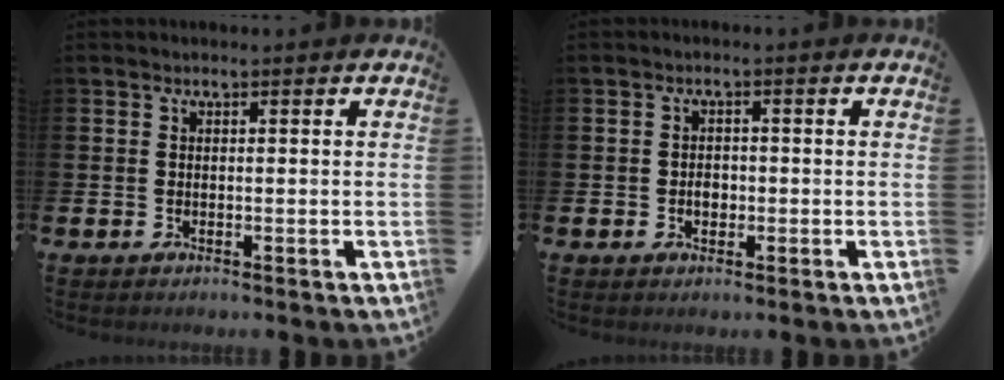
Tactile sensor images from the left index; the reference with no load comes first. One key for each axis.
{"total": 1.9, "fx": -0.3, "fy": 1.4, "fz": 1.2, "tx": -0.004, "ty": -0.001, "tz": -0.013}